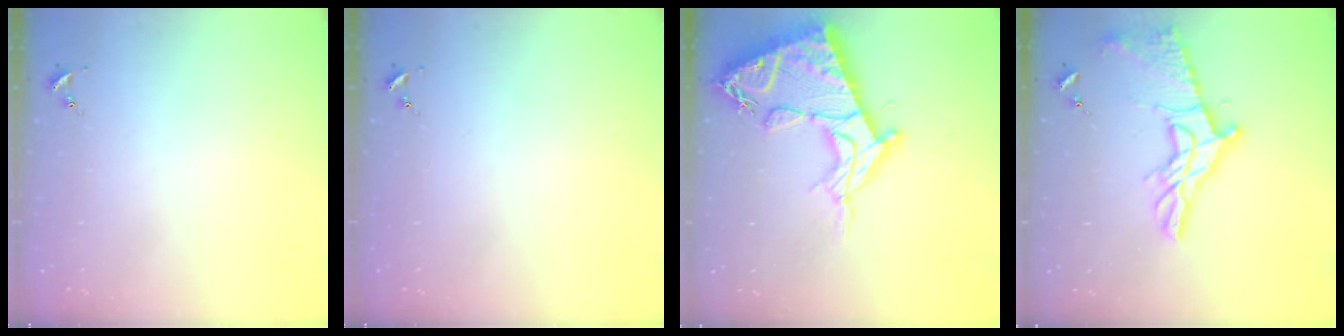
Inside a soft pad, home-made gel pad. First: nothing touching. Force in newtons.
{"total": 0.0}
{"total": 19.5, "press": 19.4, "slide": 1.8}
{"total": 16.7, "press": 16.7, "slide": 0.7}